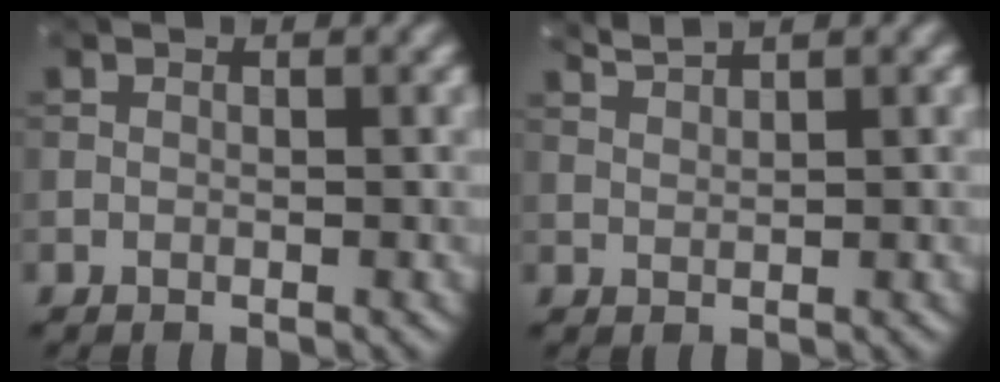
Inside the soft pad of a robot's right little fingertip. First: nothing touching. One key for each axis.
{"total": 1.9, "fx": 1.6, "fy": 0.2, "fz": 0.9, "tx": -0.016, "ty": 0.004, "tz": 0.034}